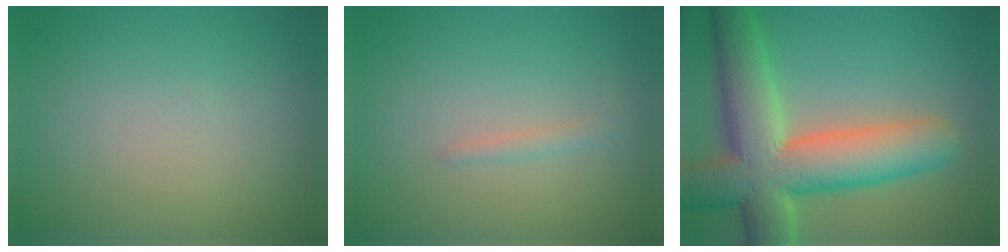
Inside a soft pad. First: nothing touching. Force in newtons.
{"total": 1.0, "press": 1.0, "slide": 0.0}
{"total": 11.8, "press": 11.8, "slide": 1.0}